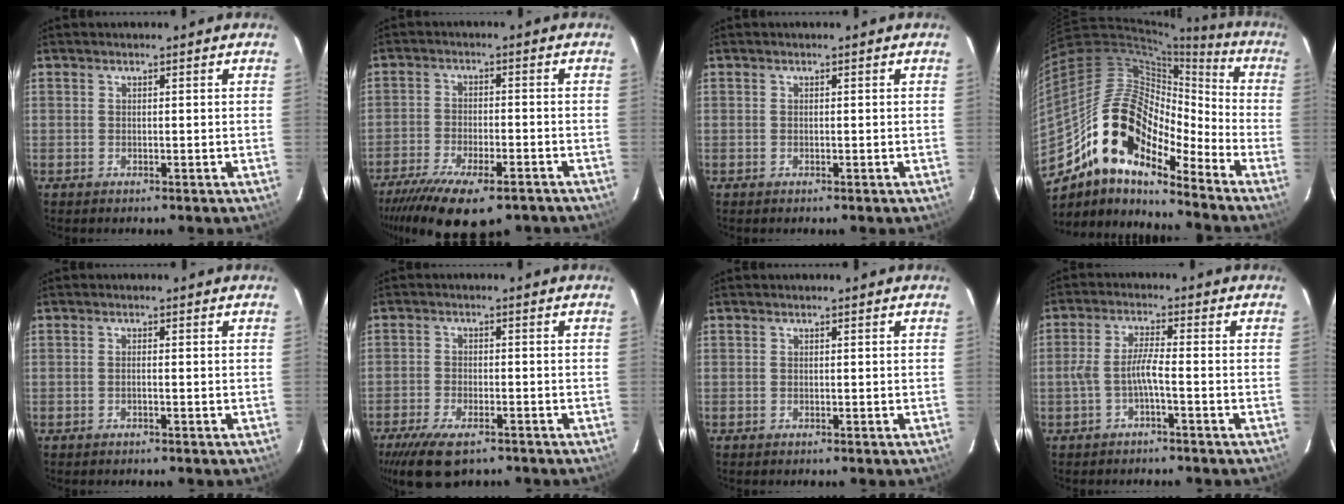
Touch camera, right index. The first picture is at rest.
{"total": 16.9, "force": [-12.6, 5.6, 9.8], "torque": [-0.197, -0.046, -0.195]}
{"total": 0.0}
{"total": 18.9, "force": [-13.3, 7.5, 11.2], "torque": [-0.188, 0.003, -0.260]}
{"total": 0.7, "force": [-0.3, -0.1, 0.6], "torque": [-0.010, 0.004, -0.007]}
{"total": 9.7, "force": [-6.9, 3.8, 5.7], "torque": [-0.136, -0.022, -0.120]}
{"total": 0.0}
{"total": 3.9, "force": [-1.8, 0.0, 3.4], "torque": [-0.082, 0.008, -0.033]}